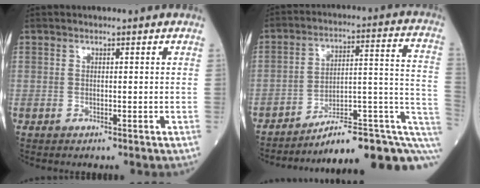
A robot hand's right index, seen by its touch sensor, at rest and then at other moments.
{"total": 17.7, "force": [-10.5, 3.5, 13.8], "torque": [-0.124, 0.062, -0.141]}